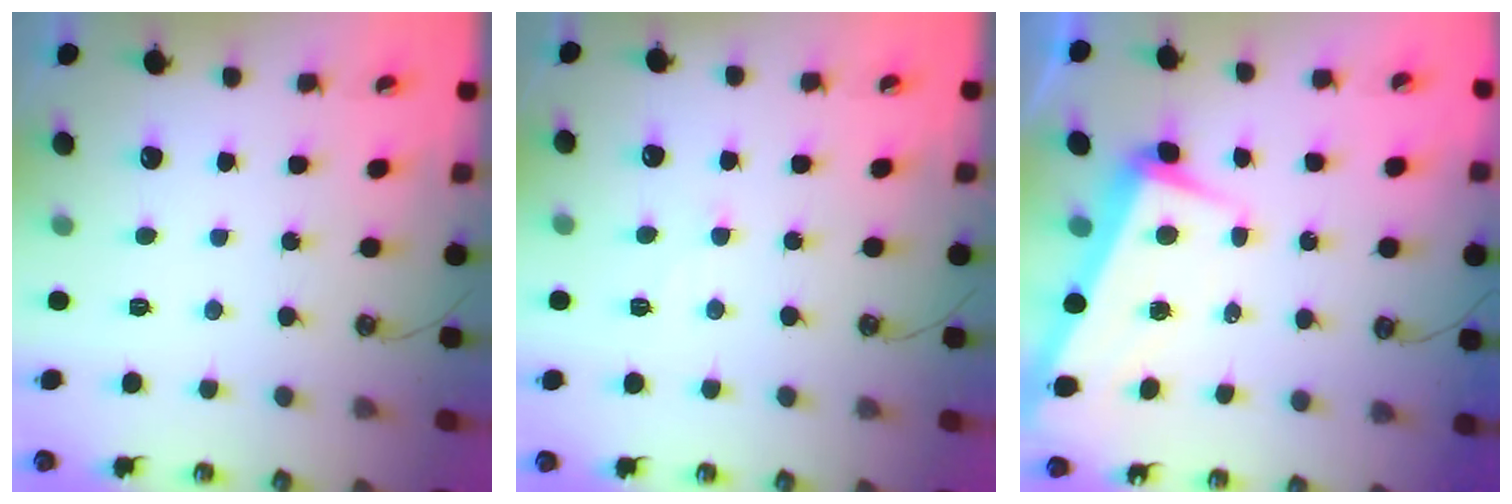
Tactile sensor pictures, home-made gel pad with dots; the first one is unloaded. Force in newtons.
{"total": 1.5, "press": 1.5, "slide": 0.3}
{"total": 2.1, "press": 0.6, "slide": 2.0}